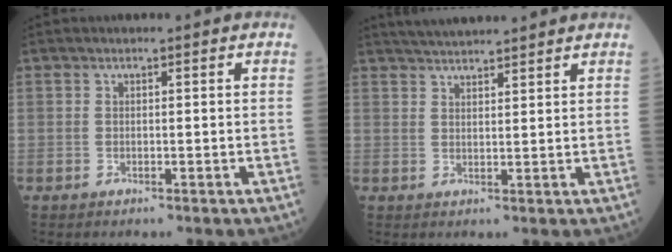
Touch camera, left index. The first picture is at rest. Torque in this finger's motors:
{"motor_torque": [0.14, -0.16, 0.09, 0.02]}